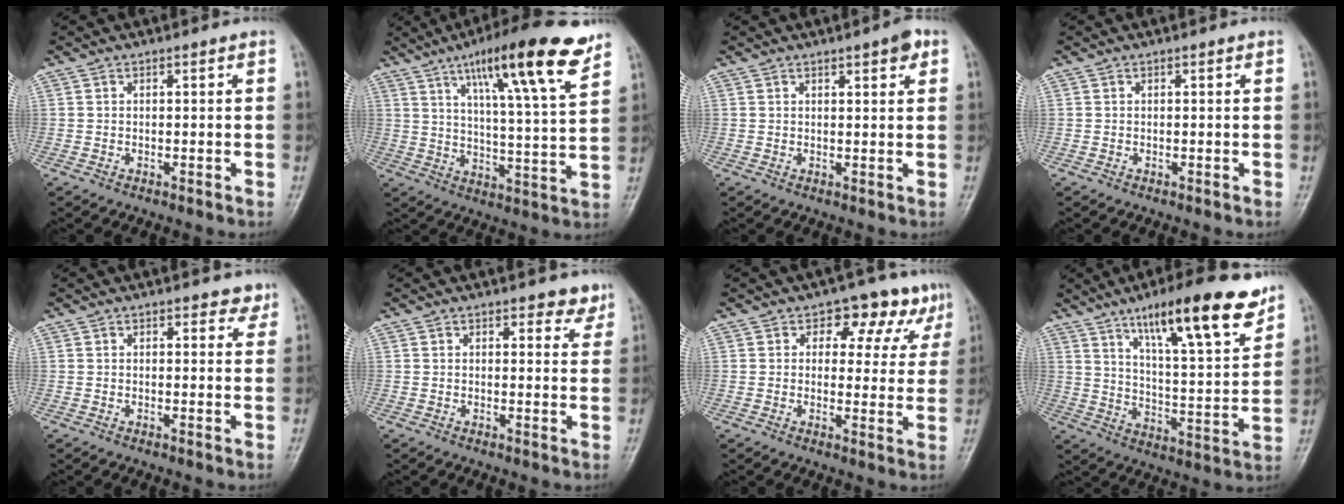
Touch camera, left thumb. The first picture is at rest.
{"total": 18.5, "force": [11.2, 2.7, 14.4], "torque": [-0.205, -0.048, 0.174]}
{"total": 3.2, "force": [1.8, 0.9, 2.5], "torque": [-0.027, -0.006, 0.022]}
{"total": 0.0}
{"total": 2.5, "force": [1.8, 1.4, 0.9], "torque": [0.014, -0.008, 0.018]}
{"total": 3.4, "force": [2.6, 1.7, 1.4], "torque": [0.010, -0.015, 0.028]}
{"total": 9.2, "force": [5.1, 6.0, 4.7], "torque": [-0.005, -0.016, 0.053]}
{"total": 19.0, "force": [12.3, 4.3, 13.9], "torque": [-0.185, -0.059, 0.197]}